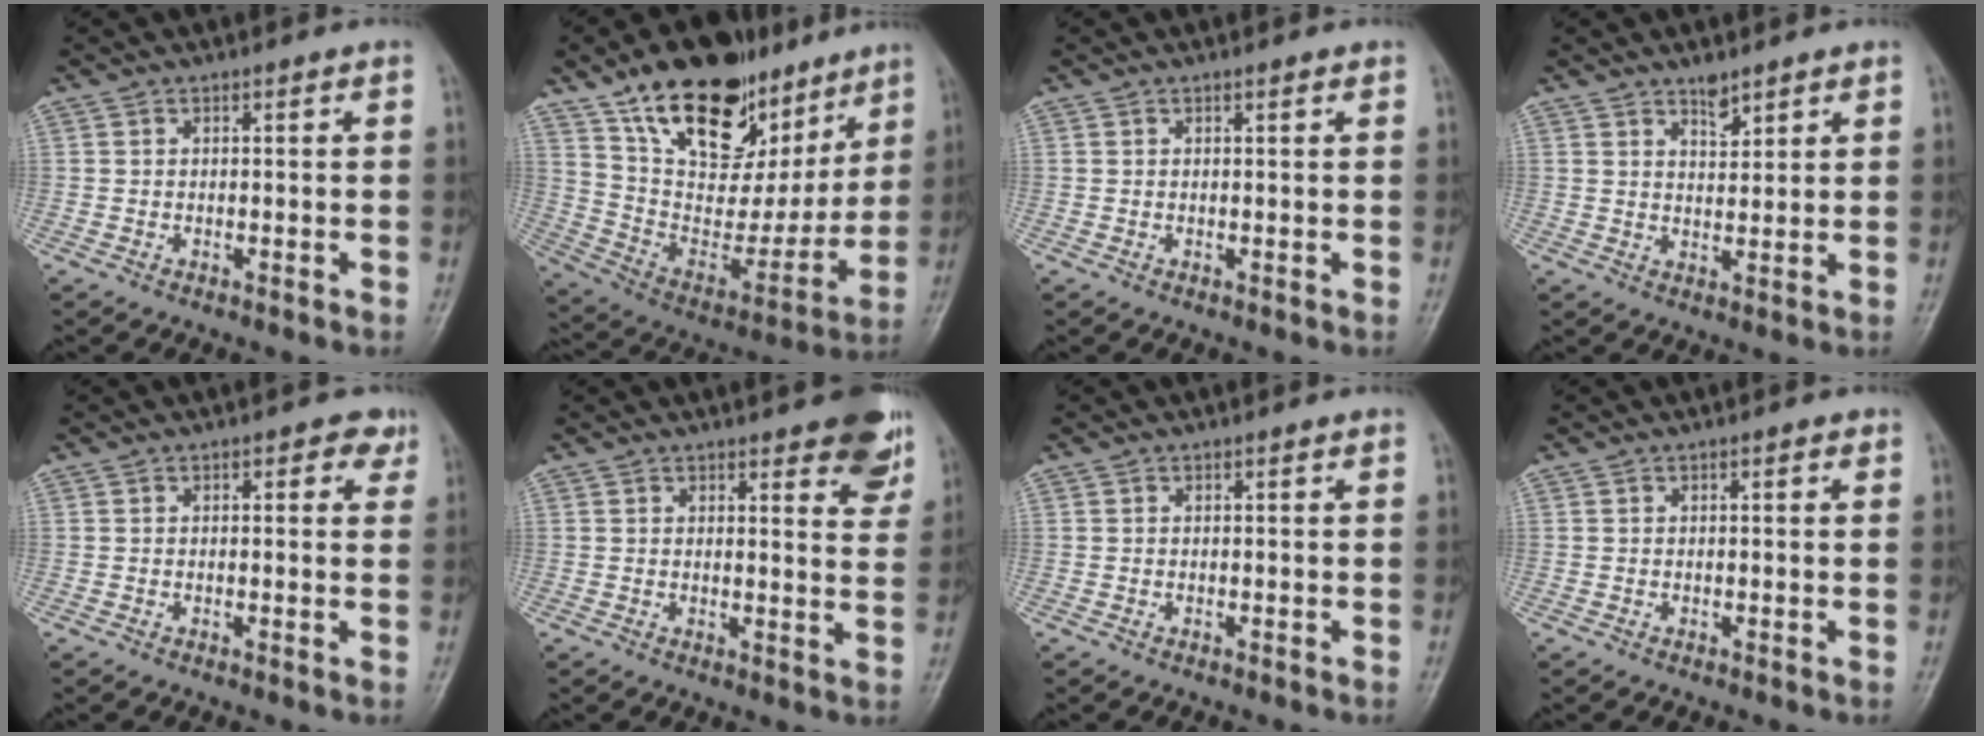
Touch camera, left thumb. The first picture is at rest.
{"total": 28.8, "force": [16.9, 15.5, 17.4], "torque": [-0.233, -0.031, 0.287]}
{"total": 0.9, "force": [0.6, 0.2, 0.6], "torque": [-0.008, -0.001, 0.007]}
{"total": 3.5, "force": [2.7, 1.4, 1.8], "torque": [-0.017, -0.021, 0.045]}
{"total": 3.5, "force": [1.7, 1.9, 2.4], "torque": [-0.005, -0.001, 0.011]}
{"total": 10.4, "force": [6.8, 3.3, 7.2], "torque": [-0.055, -0.032, 0.077]}
{"total": 0.0}
{"total": 1.2, "force": [0.6, 0.4, 1.0], "torque": [-0.013, 0.001, 0.005]}